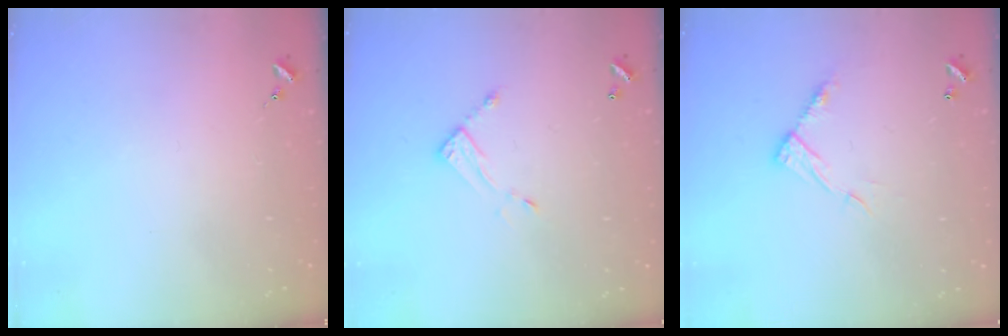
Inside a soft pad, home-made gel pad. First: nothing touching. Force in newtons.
{"total": 7.2, "press": 7.2, "slide": 0.3}
{"total": 9.4, "press": 9.4, "slide": 0.1}